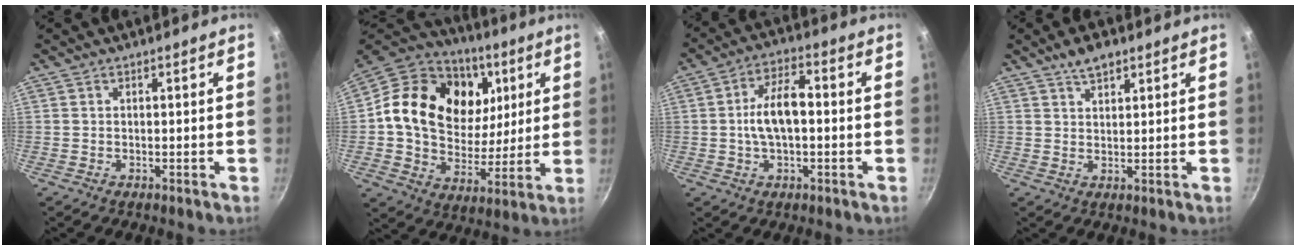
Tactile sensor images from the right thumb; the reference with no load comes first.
{"total": 25.9, "force": [6.8, 19.0, 16.4], "torque": [-0.257, -0.006, 0.110]}
{"total": 9.1, "force": [-0.3, 4.5, 7.9], "torque": [-0.132, 0.029, -0.011]}
{"total": 4.5, "force": [3.1, 2.0, 2.6], "torque": [-0.035, -0.013, 0.051]}